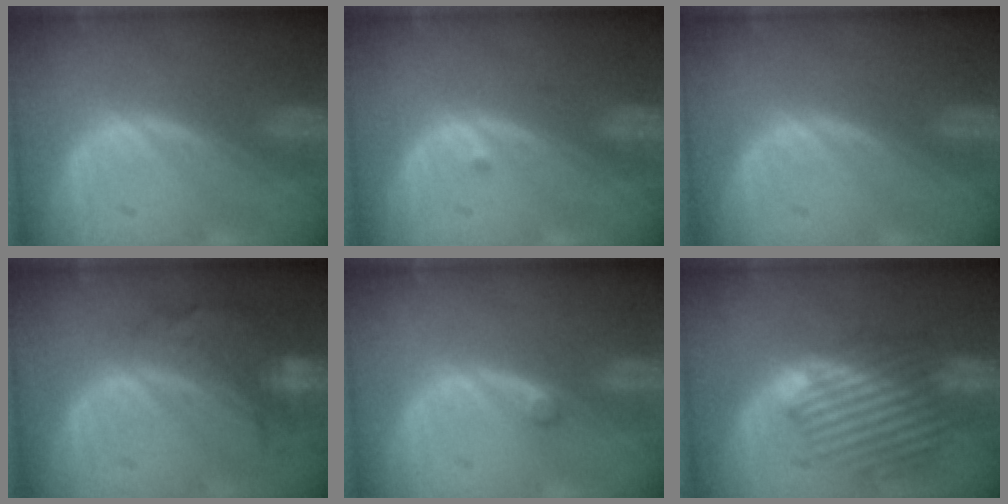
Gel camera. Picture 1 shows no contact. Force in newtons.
{"total": 0.6, "press": 0.5, "slide": 0.3}
{"total": 0.0}
{"total": 6.3, "press": 5.9, "slide": 2.3}
{"total": 0.9, "press": 0.9, "slide": 0.2}
{"total": 8.6, "press": 8.5, "slide": 1.5}